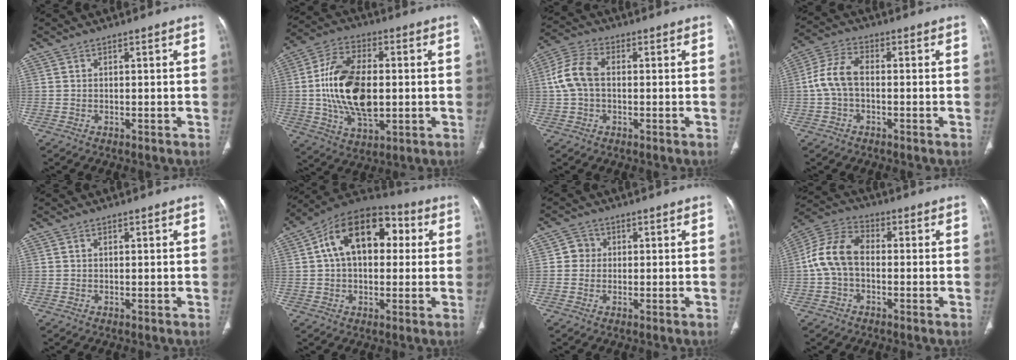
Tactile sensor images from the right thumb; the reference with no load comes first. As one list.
[{"total": 17.7, "force": [-0.1, 10.0, 14.6], "torque": [-0.268, 0.007, 0.001]}, {"total": 7.9, "force": [0.3, 5.0, 6.0], "torque": [-0.130, 0.025, 0.000]}, {"total": 7.1, "force": [-0.6, 4.1, 5.8], "torque": [-0.121, 0.022, -0.019]}, {"total": 0.6, "force": [0.2, 0.4, 0.4], "torque": [-0.004, 0.001, 0.003]}, {"total": 17.6, "force": [3.7, 11.0, 13.2], "torque": [-0.179, 0.032, 0.049]}, {"total": 2.9, "force": [0.2, 2.8, 0.7], "torque": [0.009, 0.007, -0.001]}, {"total": 10.2, "force": [-0.6, 6.7, 7.6], "torque": [-0.146, 0.031, -0.024]}]